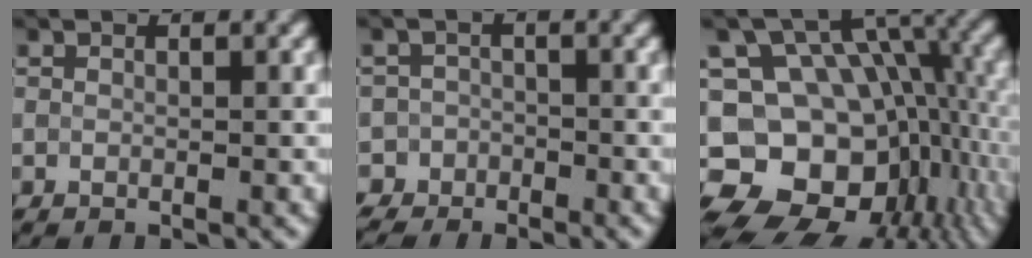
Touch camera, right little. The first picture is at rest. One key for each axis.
{"total": 3.4, "fx": -2.8, "fy": 1.4, "fz": -1.5, "tx": 0.043, "ty": 0.004, "tz": -0.043}
{"total": 14.1, "fx": -4.9, "fy": 10.9, "fz": 7.6, "tx": -0.115, "ty": -0.005, "tz": -0.066}